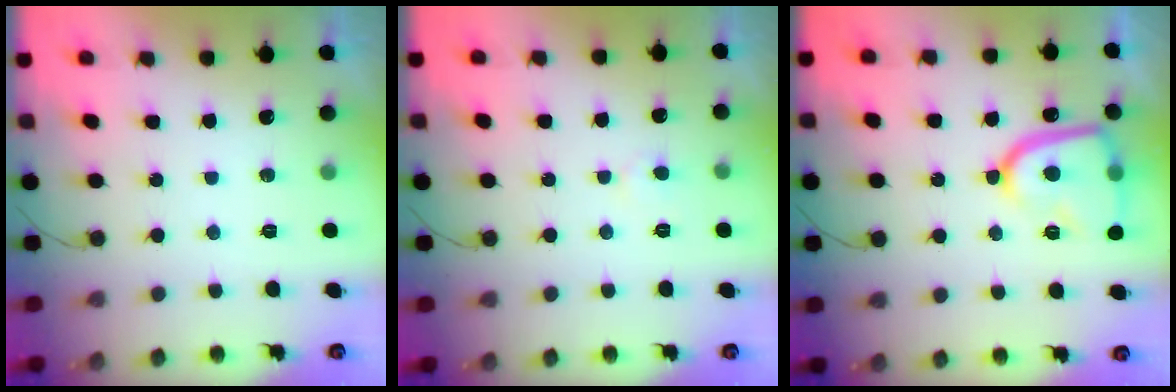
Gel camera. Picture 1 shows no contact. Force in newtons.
{"total": 2.2, "press": 2.2, "slide": 0.2}
{"total": 15.8, "press": 15.7, "slide": 1.3}